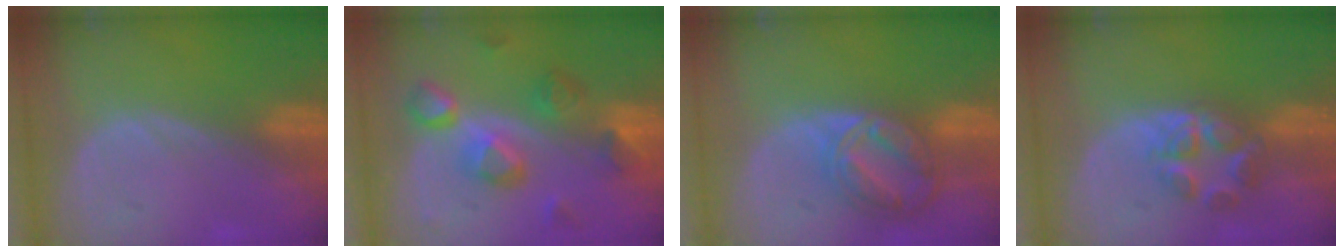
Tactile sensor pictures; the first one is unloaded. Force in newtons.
{"total": 9.2, "press": 8.3, "slide": 4.0}
{"total": 8.6, "press": 7.3, "slide": 4.5}
{"total": 5.9, "press": 5.4, "slide": 2.2}